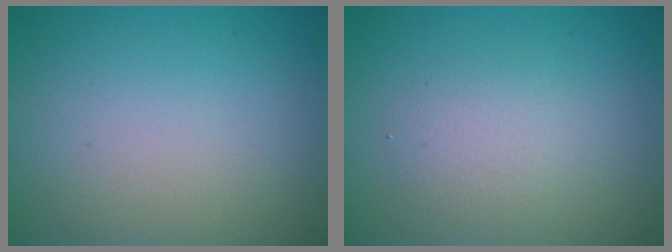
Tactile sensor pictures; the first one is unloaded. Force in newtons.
{"total": 2.2, "press": 2.2, "slide": 0.1}